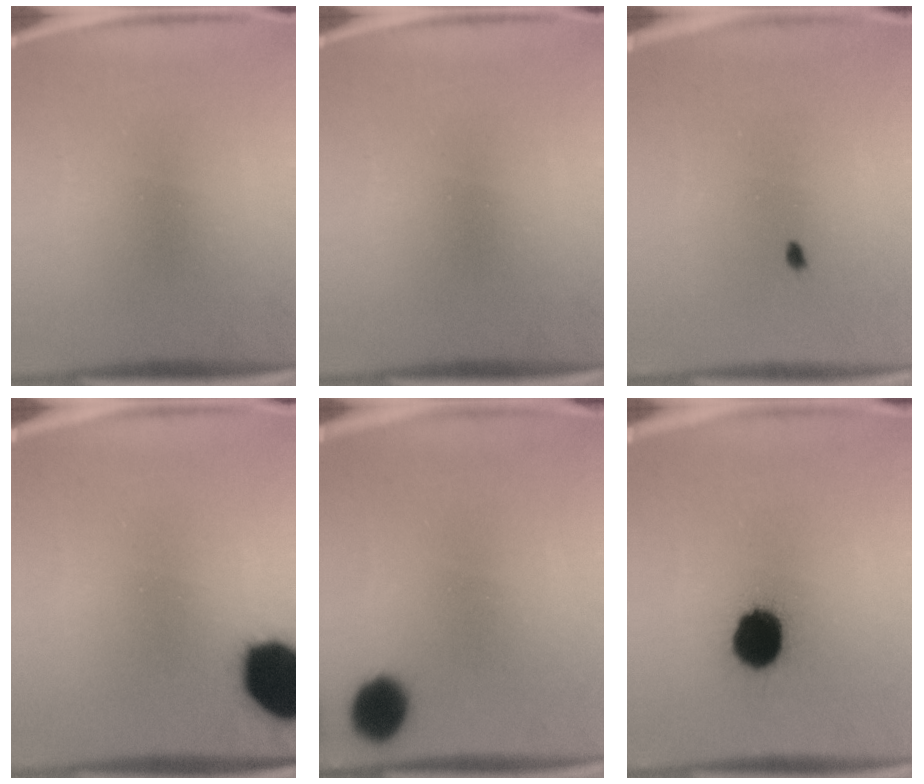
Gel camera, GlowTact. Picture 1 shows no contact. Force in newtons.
{"total": 0.0}
{"total": 1.4}
{"total": 17.4}
{"total": 9.3}
{"total": 12.9}